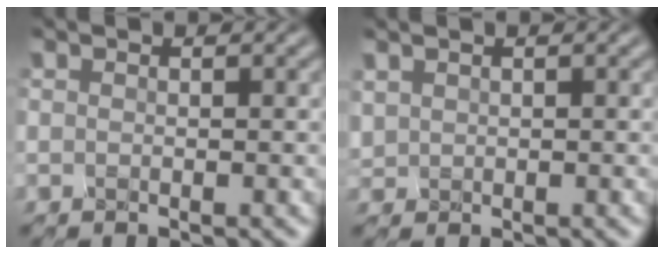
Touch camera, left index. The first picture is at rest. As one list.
[{"total": 1.4, "force": [0.6, -0.7, -1.1], "torque": [-0.001, 0.006, 0.035]}]